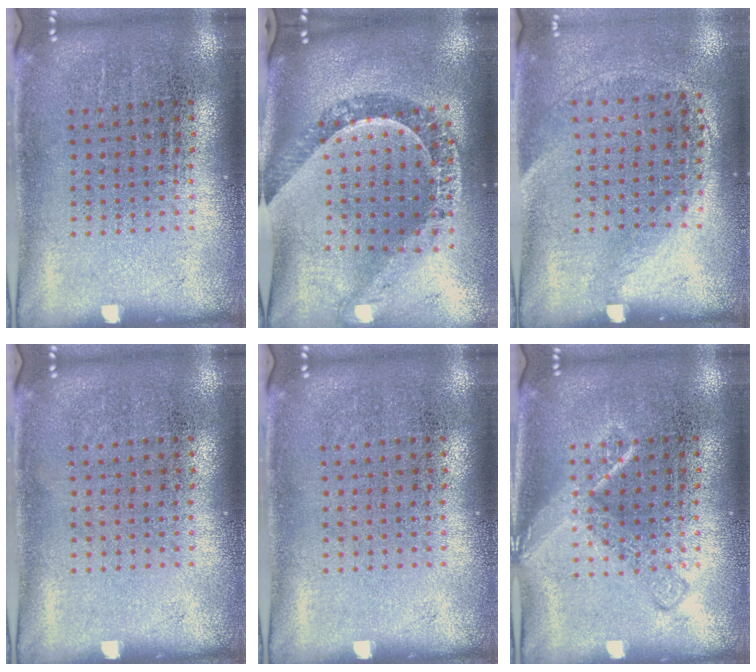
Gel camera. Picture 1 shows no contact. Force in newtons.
{"total": 1.4, "press": 1.3, "slide": 0.6}
{"total": 1.4, "press": 1.0, "slide": 1.0}
{"total": 0.0}
{"total": 0.0}
{"total": 2.3, "press": 2.3, "slide": 0.3}